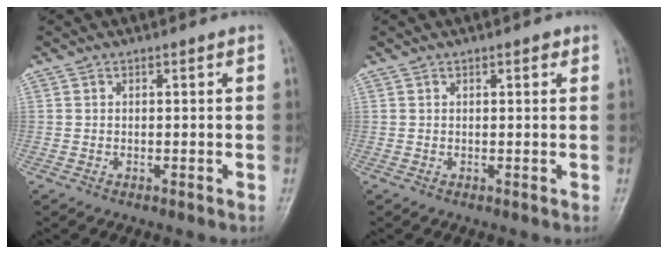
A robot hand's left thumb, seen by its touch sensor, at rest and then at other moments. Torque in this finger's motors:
{"motor_torque": [-0.41, 0.11, -0.51, -0.03, 0.02]}